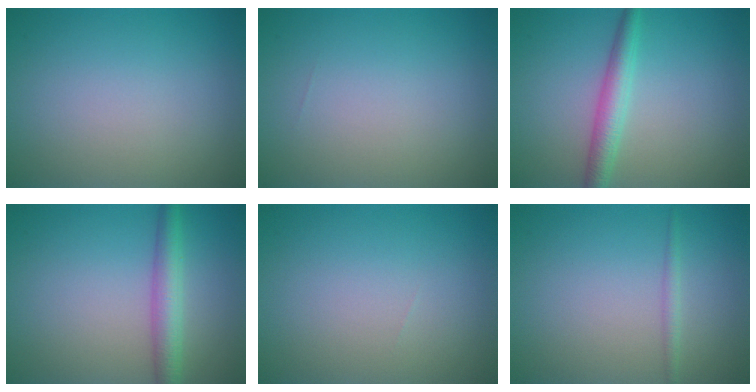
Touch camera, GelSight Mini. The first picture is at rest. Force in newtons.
{"total": 0.0}
{"total": 2.9, "press": 2.9, "slide": 0.0}
{"total": 3.5, "press": 3.5, "slide": 0.1}
{"total": 0.0}
{"total": 1.0, "press": 1.0, "slide": 0.0}